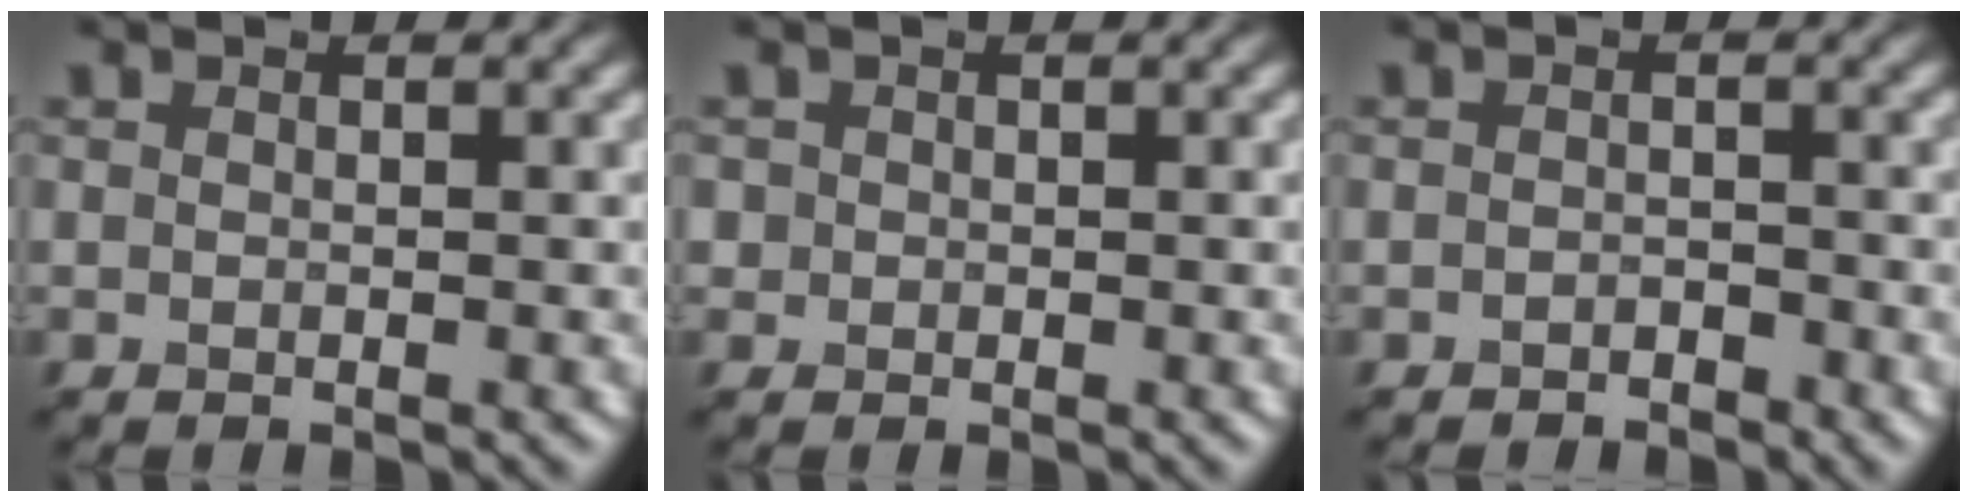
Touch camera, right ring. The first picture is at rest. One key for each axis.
{"total": 0.9, "fx": 0.1, "fy": 0.9, "fz": 0.0, "tx": 0.009, "ty": -0.001, "tz": -0.001}
{"total": 1.1, "fx": -1.0, "fy": 0.5, "fz": 0.2, "tx": -0.001, "ty": 0.006, "tz": -0.017}